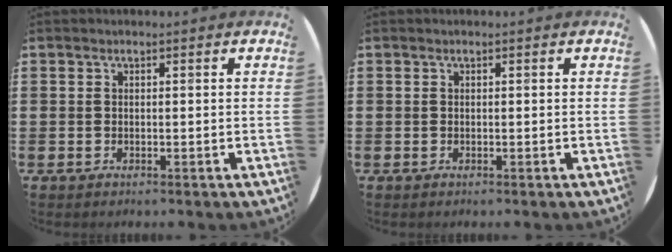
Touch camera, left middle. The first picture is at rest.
{"total": 0.0}